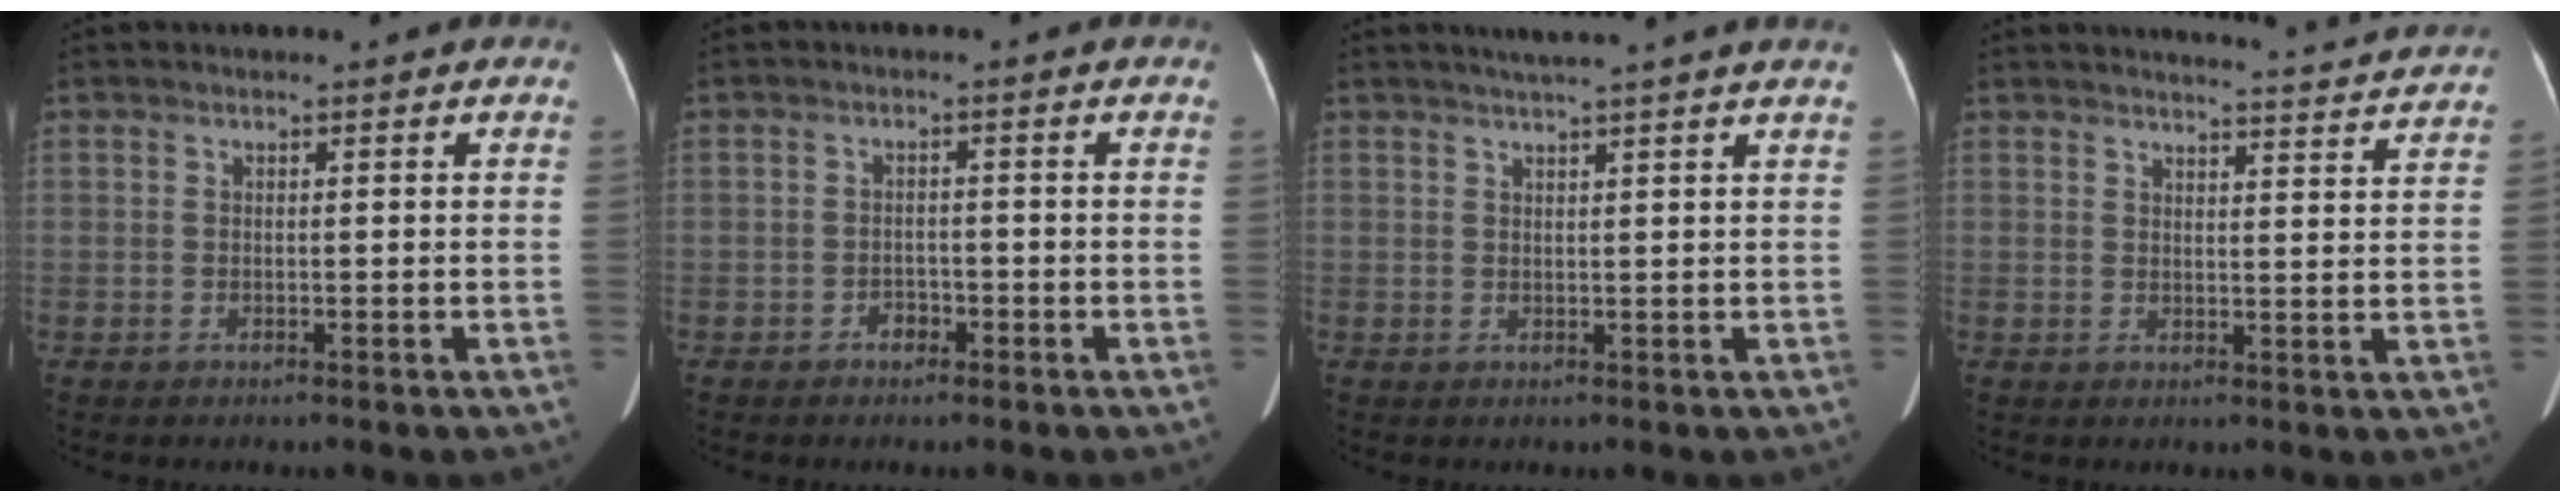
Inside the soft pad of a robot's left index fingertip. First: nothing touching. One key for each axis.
{"total": 1.8, "fx": -1.4, "fy": 1.0, "fz": 0.6, "tx": -0.010, "ty": 0.001, "tz": -0.022}
{"total": 6.5, "fx": 5.5, "fy": -1.0, "fz": 3.2, "tx": -0.043, "ty": 0.021, "tz": 0.065}
{"total": 11.4, "fx": 11.2, "fy": -0.7, "fz": 1.9, "tx": -0.028, "ty": -0.037, "tz": 0.116}